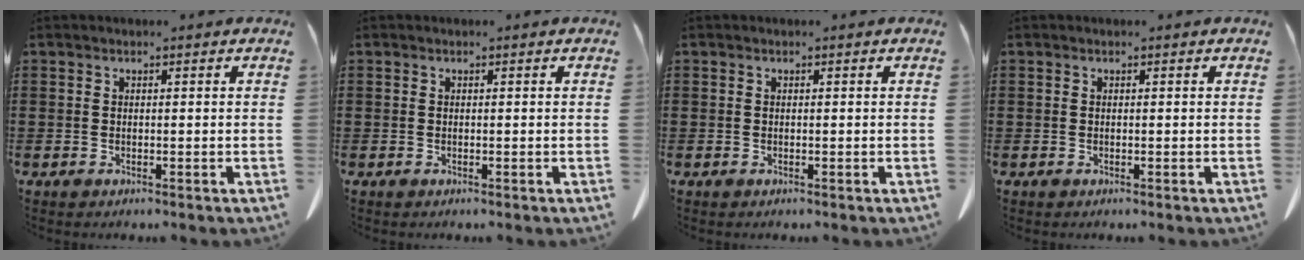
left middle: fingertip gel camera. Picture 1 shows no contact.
{"total": 0.0}
{"total": 0.0}
{"total": 0.0}